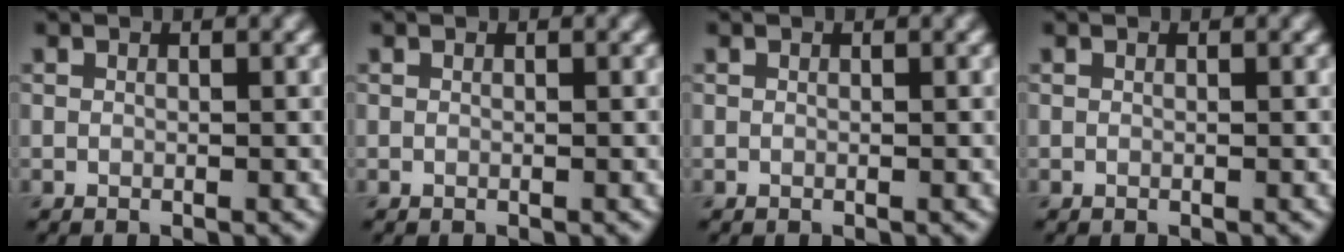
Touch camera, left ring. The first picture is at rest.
{"total": 0.0}
{"total": 0.0}
{"total": 0.0}